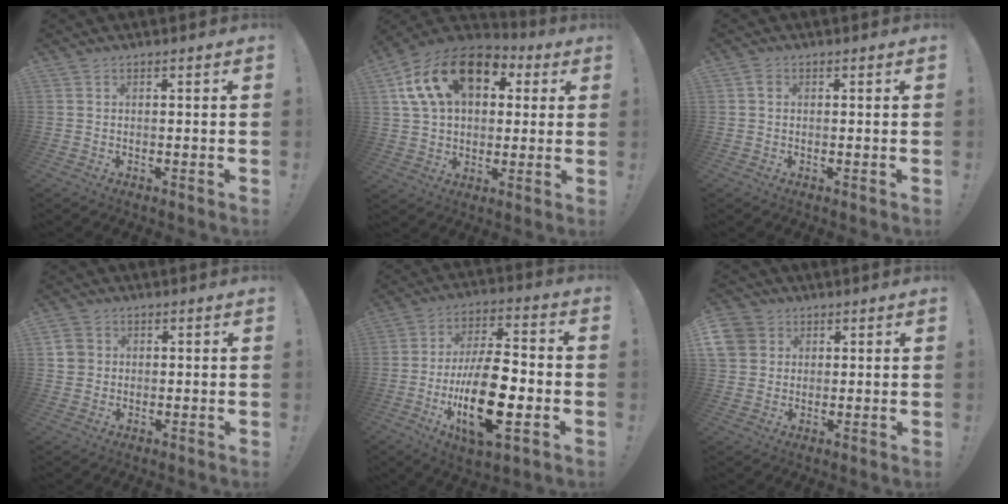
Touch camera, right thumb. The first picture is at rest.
{"total": 20.4, "force": [7.7, 13.4, 13.3], "torque": [-0.227, -0.012, 0.142]}
{"total": 1.6, "force": [0.1, 1.2, 1.0], "torque": [-0.020, 0.005, 0.002]}
{"total": 4.2, "force": [1.2, 3.9, 0.9], "torque": [-0.011, 0.006, 0.024]}
{"total": 21.2, "force": [-5.4, 8.8, 18.5], "torque": [-0.342, 0.014, -0.083]}
{"total": 6.8, "force": [2.6, 6.0, 1.8], "torque": [-0.034, -0.009, 0.052]}